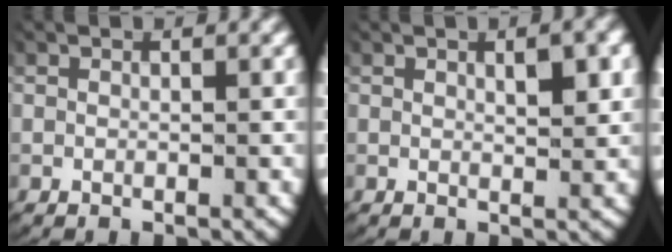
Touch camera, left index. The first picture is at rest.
{"total": 2.0, "force": [0.8, 0.5, 1.7], "torque": [-0.023, -0.003, 0.015]}